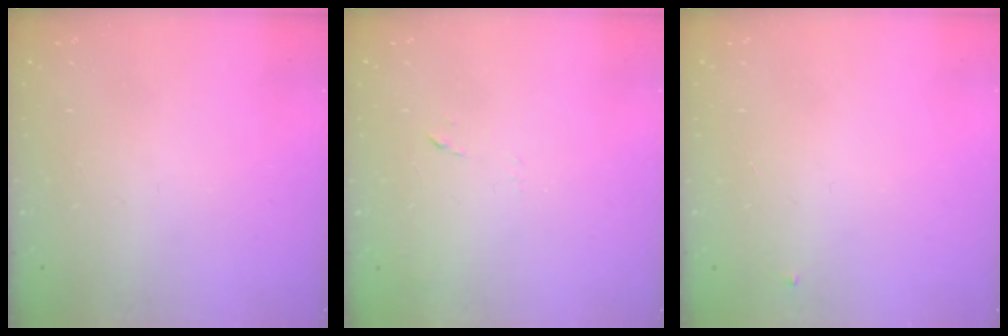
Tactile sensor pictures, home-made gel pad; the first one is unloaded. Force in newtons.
{"total": 7.2, "press": 7.2, "slide": 0.6}
{"total": 3.0, "press": 2.9, "slide": 0.4}